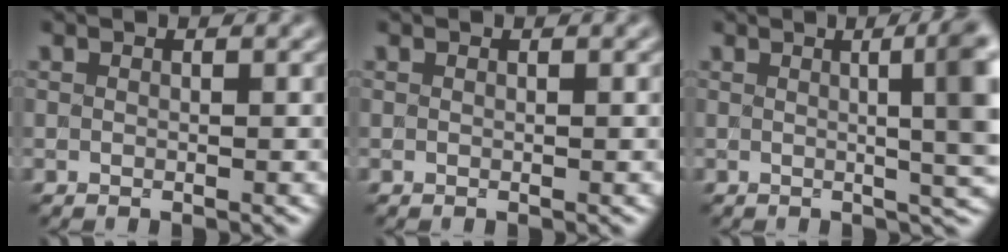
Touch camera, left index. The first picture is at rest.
{"total": 0.0}
{"total": 9.1, "force": [0.9, 2.8, 8.6], "torque": [-0.062, 0.018, 0.002]}